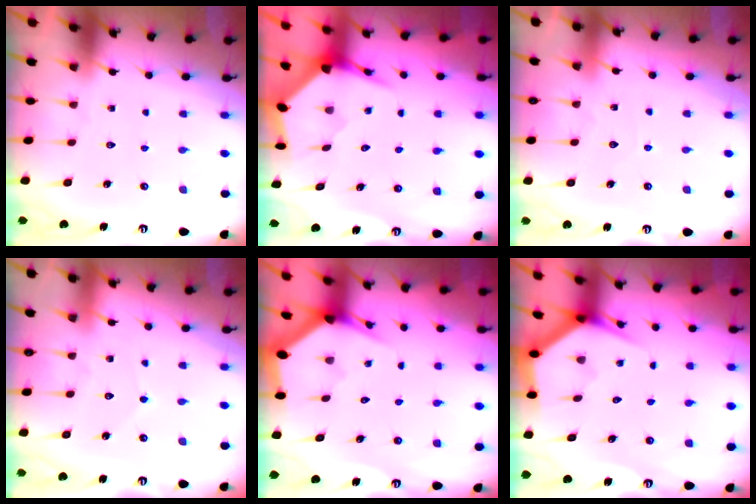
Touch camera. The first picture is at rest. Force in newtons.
{"total": 3.9, "press": 3.9, "slide": 0.5}
{"total": 2.7, "press": 2.7, "slide": 0.3}
{"total": 3.0, "press": 3.0, "slide": 0.3}
{"total": 2.7, "press": 2.7, "slide": 0.1}
{"total": 3.6, "press": 3.6, "slide": 0.3}